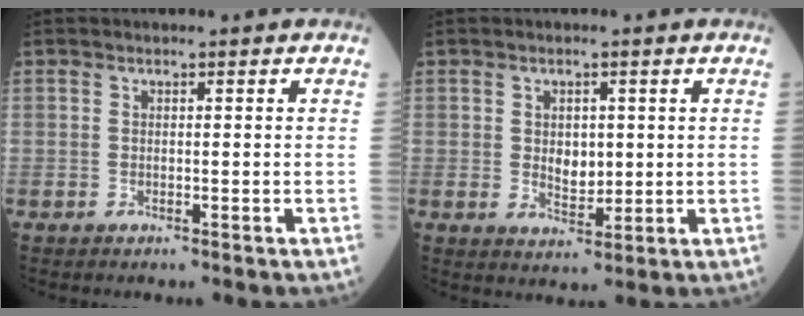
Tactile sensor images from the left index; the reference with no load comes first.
{"total": 3.5, "force": [0.5, 2.3, 2.6], "torque": [-0.037, 0.000, 0.016]}